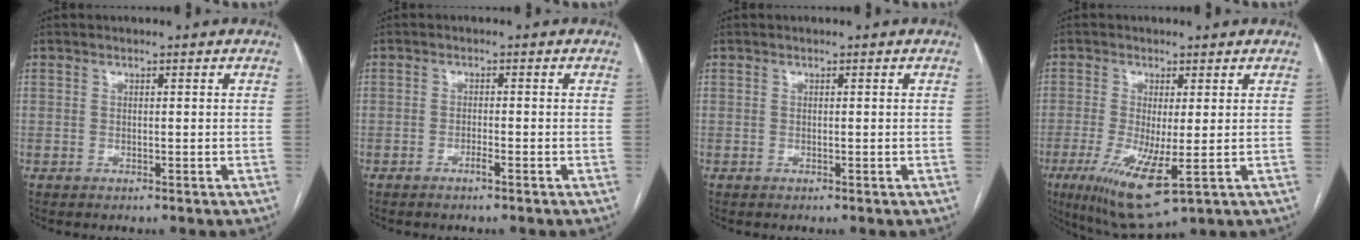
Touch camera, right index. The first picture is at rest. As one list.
[{"total": 1.3, "force": [-0.9, 0.0, 0.9], "torque": [-0.018, 0.001, -0.016]}, {"total": 0.0}, {"total": 10.6, "force": [-3.2, 2.2, 9.9], "torque": [-0.184, -0.034, -0.044]}]